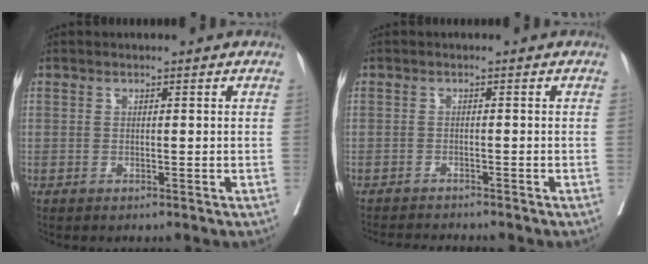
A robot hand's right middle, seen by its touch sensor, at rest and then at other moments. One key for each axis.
{"total": 4.1, "fx": -4.0, "fy": -0.2, "fz": 0.9, "tx": -0.007, "ty": -0.012, "tz": -0.063}